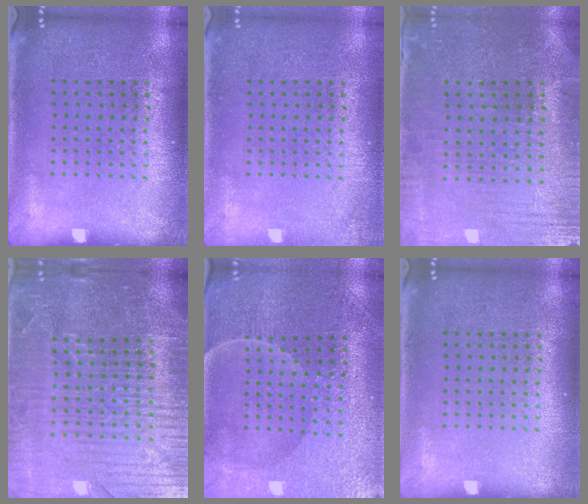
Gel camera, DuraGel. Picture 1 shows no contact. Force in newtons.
{"total": 0.9, "press": 0.9, "slide": 0.1}
{"total": 0.6, "press": 0.5, "slide": 0.3}
{"total": 5.4, "press": 4.9, "slide": 2.3}
{"total": 1.9, "press": 1.9, "slide": 0.2}
{"total": 0.0}